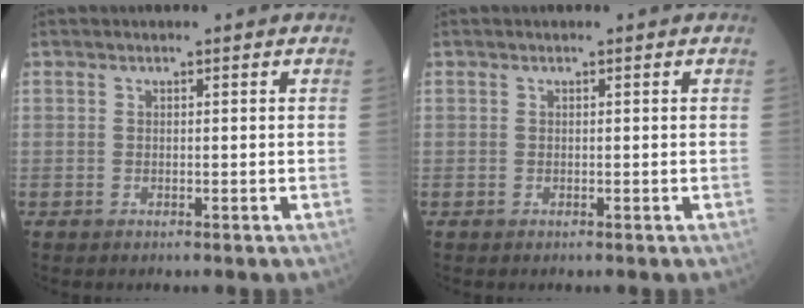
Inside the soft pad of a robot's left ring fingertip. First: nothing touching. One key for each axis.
{"total": 0.0}